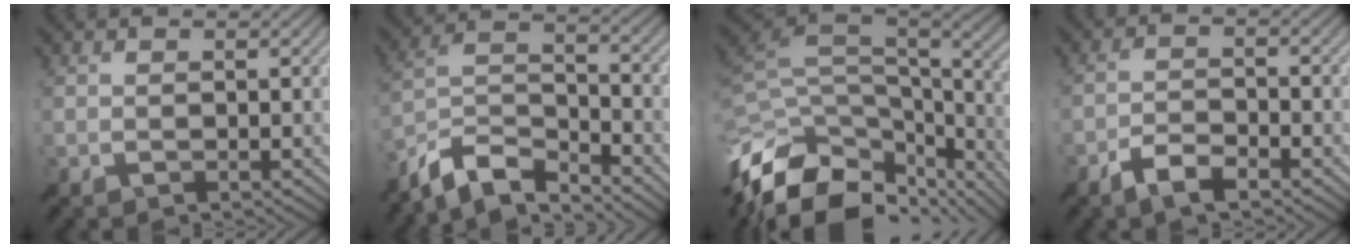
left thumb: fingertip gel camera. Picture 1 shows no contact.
{"total": 8.8, "force": [-7.7, 2.2, 3.6], "torque": [-0.073, 0.001, -0.163]}
{"total": 15.7, "force": [-7.8, 8.2, 10.9], "torque": [-0.278, -0.018, -0.116]}
{"total": 4.0, "force": [-2.9, 1.2, 2.4], "torque": [-0.052, 0.000, -0.063]}